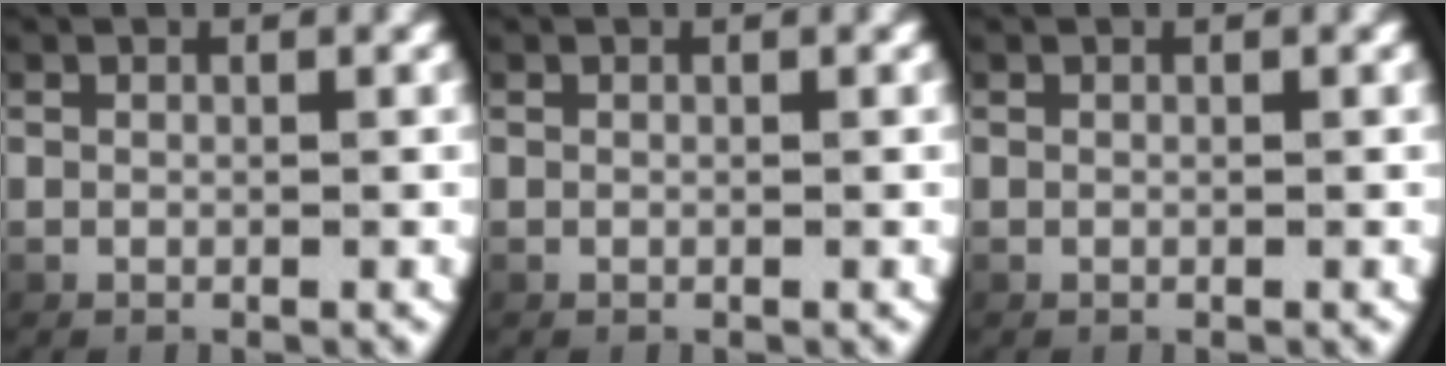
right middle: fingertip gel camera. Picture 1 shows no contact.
{"total": 0.0}
{"total": 0.0}